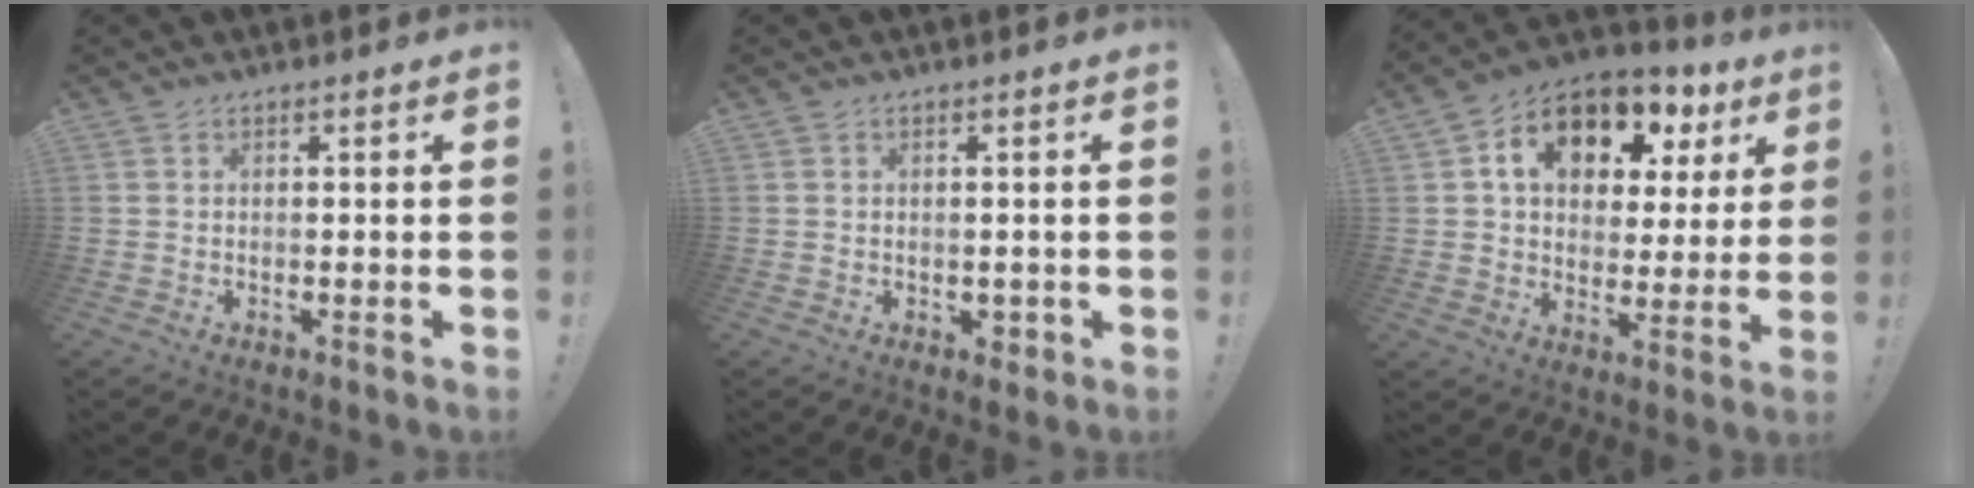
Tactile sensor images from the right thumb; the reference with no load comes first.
{"total": 2.1, "force": [0.0, 1.9, 0.9], "torque": [-0.001, -0.001, 0.000]}
{"total": 14.2, "force": [6.9, 9.2, 8.2], "torque": [-0.132, -0.030, 0.122]}